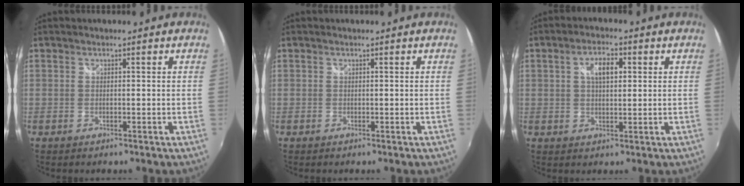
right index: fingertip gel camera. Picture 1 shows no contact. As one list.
[{"total": 0.0}, {"total": 5.1, "force": [1.4, 2.4, 4.3], "torque": [-0.074, 0.012, 0.025]}]